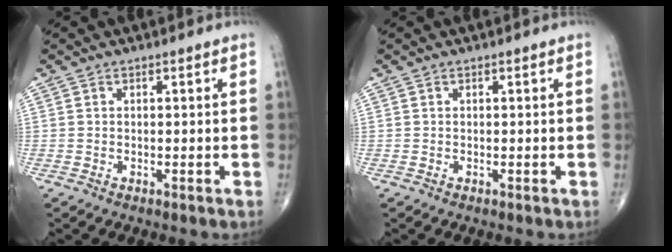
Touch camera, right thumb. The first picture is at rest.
{"total": 0.0}